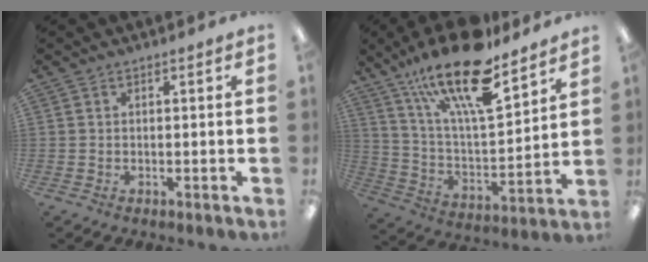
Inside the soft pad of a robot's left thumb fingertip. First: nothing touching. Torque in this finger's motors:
{"motor_torque": [0.43, 0.41, 1.51, -1.26, 0.52]}